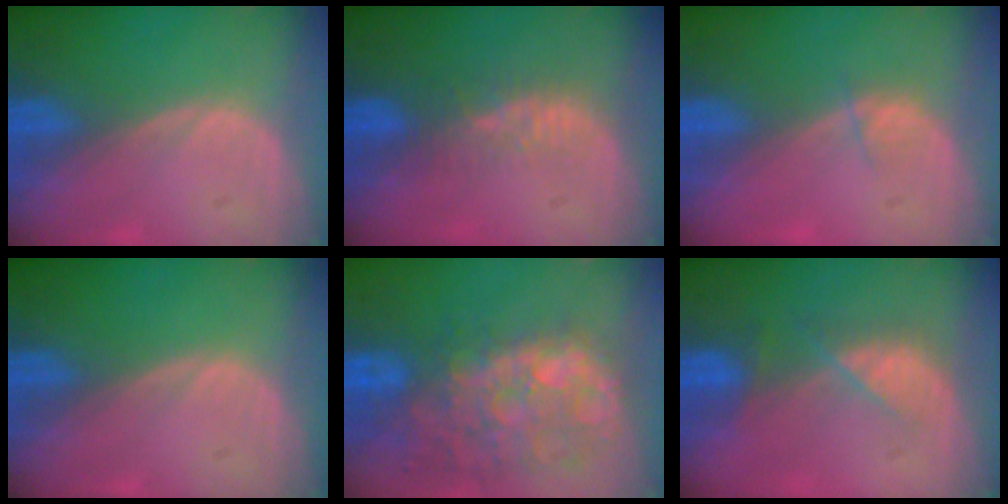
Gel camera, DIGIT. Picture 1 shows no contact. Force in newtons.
{"total": 4.3, "press": 3.6, "slide": 2.3}
{"total": 1.1, "press": 1.0, "slide": 0.4}
{"total": 0.0}
{"total": 13.5, "press": 11.6, "slide": 6.8}
{"total": 4.1, "press": 4.1, "slide": 0.5}